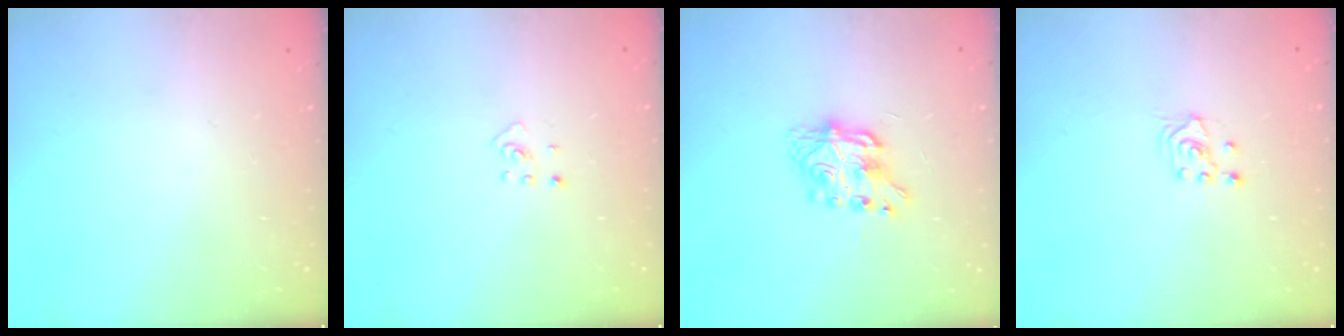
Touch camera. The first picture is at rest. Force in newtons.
{"total": 2.7, "press": 2.6, "slide": 0.6}
{"total": 8.6, "press": 8.5, "slide": 0.8}
{"total": 2.1, "press": 2.0, "slide": 0.8}